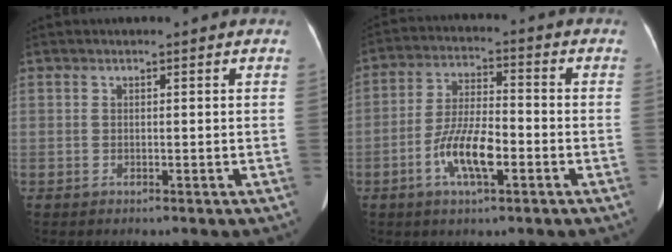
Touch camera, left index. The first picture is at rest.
{"total": 8.8, "force": [-3.6, 2.4, 7.7], "torque": [-0.153, -0.004, -0.067]}